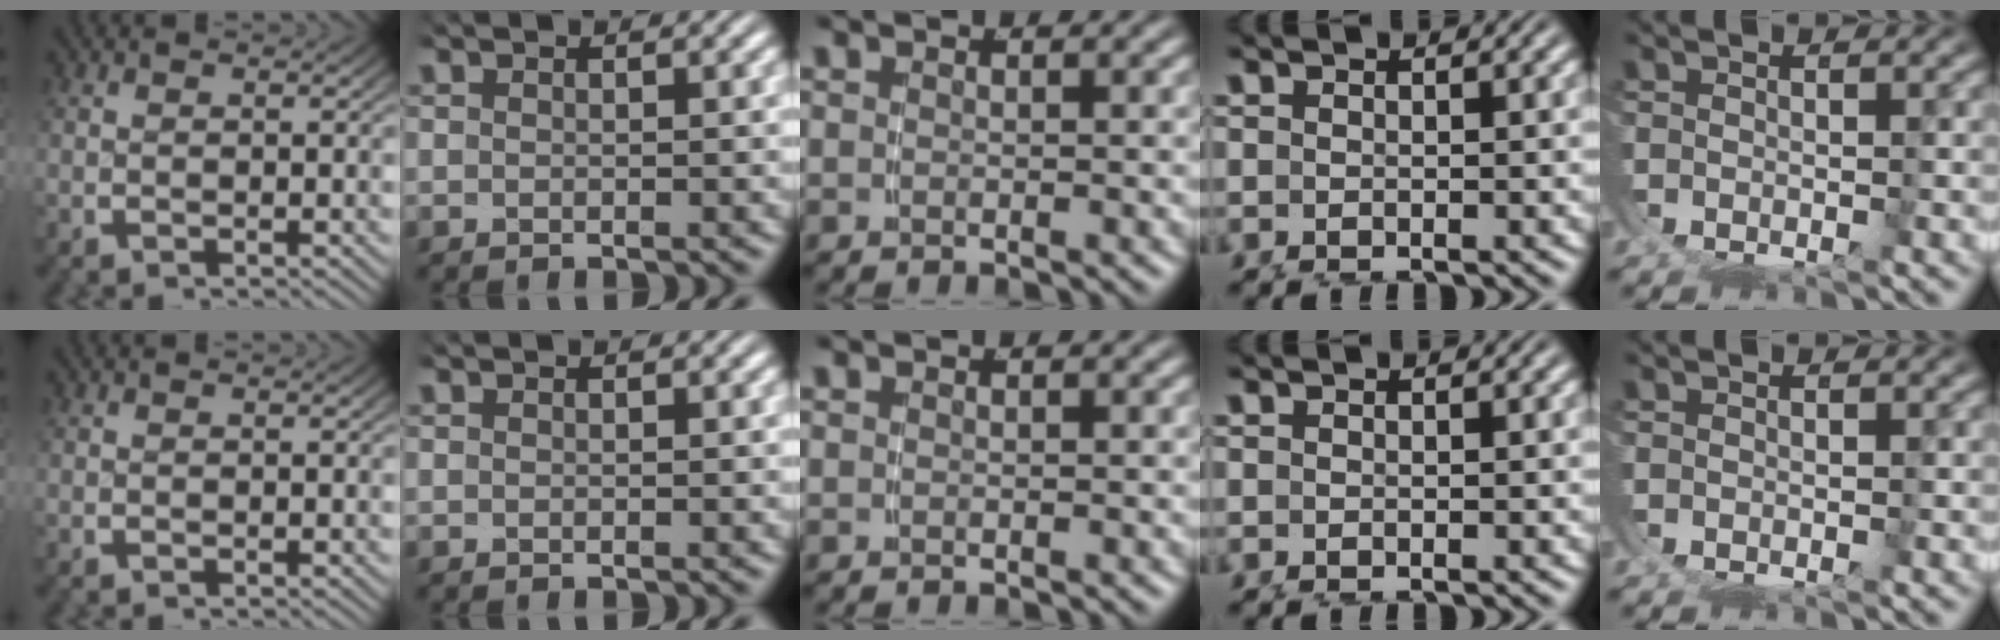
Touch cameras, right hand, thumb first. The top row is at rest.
{}